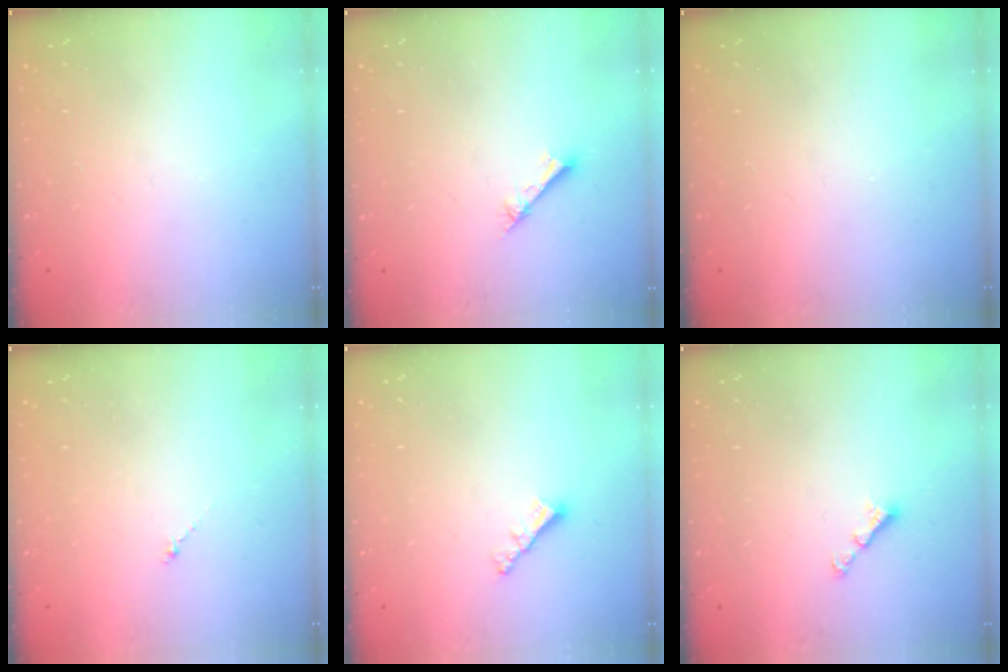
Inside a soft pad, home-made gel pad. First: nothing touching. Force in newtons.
{"total": 1.6, "press": 1.6, "slide": 0.2}
{"total": 0.0}
{"total": 0.7, "press": 0.6, "slide": 0.4}
{"total": 2.9, "press": 2.9, "slide": 0.3}
{"total": 2.8, "press": 2.7, "slide": 0.5}